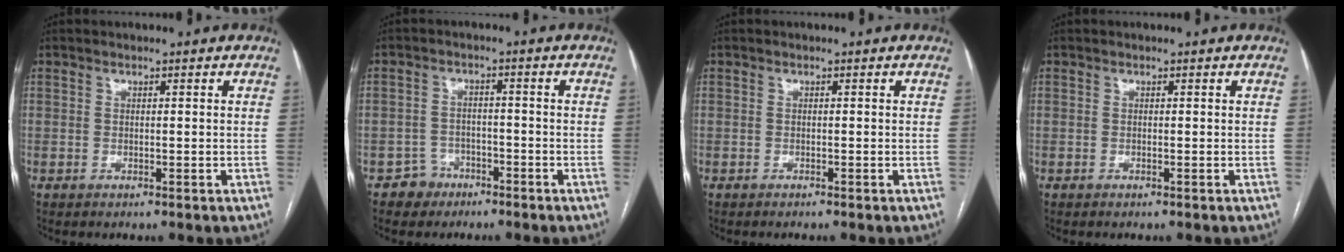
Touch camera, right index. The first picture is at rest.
{"total": 3.7, "force": [-2.4, 2.8, -0.2], "torque": [0.007, 0.013, -0.039]}
{"total": 0.5, "force": [-0.4, -0.1, 0.2], "torque": [-0.001, 0.001, -0.009]}
{"total": 0.0}